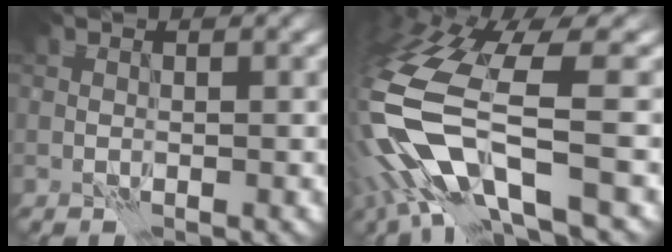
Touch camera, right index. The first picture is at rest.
{"total": 12.3, "force": [-4.3, 4.5, 10.6], "torque": [-0.238, -0.020, -0.079]}